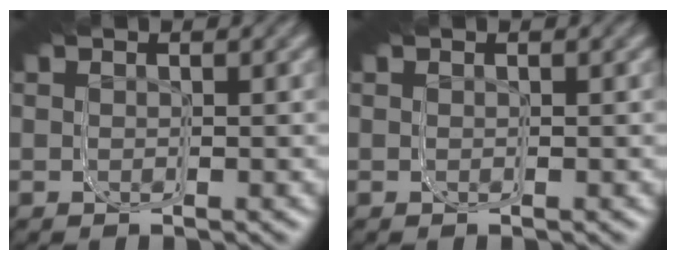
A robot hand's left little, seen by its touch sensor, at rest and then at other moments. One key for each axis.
{"total": 0.0}